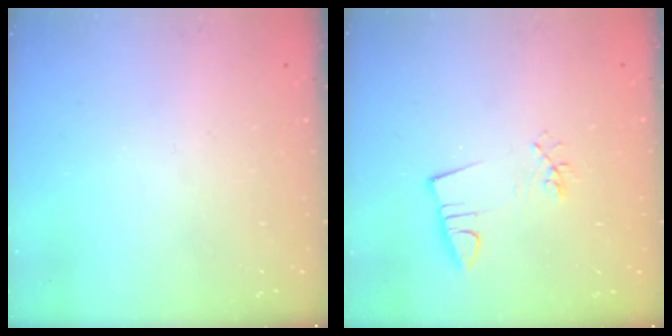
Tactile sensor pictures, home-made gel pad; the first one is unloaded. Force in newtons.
{"total": 3.0, "press": 2.4, "slide": 1.9}